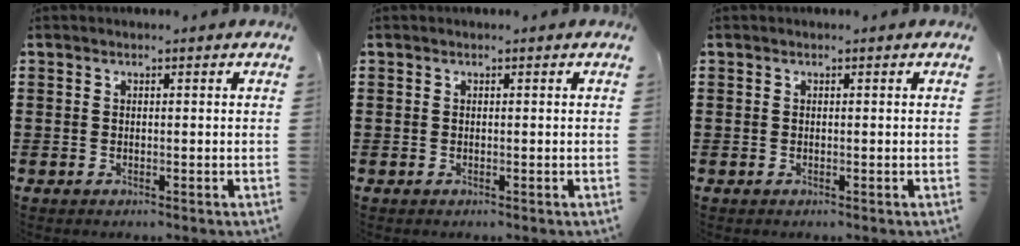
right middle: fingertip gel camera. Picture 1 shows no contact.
{"total": 0.0}
{"total": 0.0}